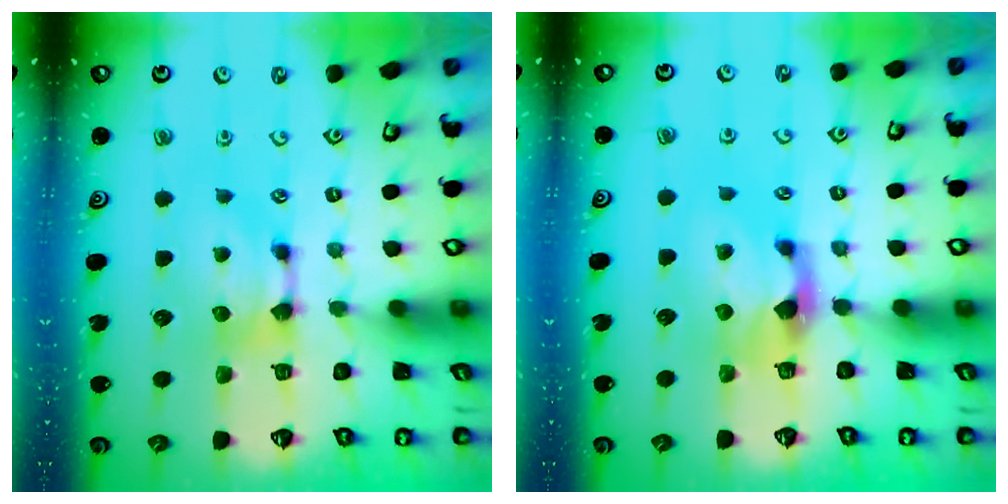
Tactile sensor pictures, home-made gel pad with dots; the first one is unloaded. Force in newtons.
{"total": 2.2, "press": 1.8, "slide": 1.2}